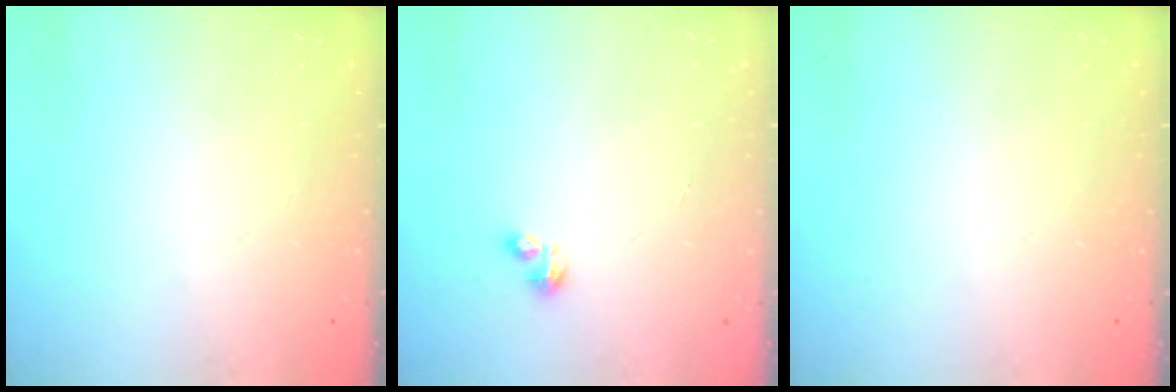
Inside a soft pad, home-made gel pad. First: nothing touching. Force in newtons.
{"total": 1.9, "press": 1.9, "slide": 0.2}
{"total": 0.0}